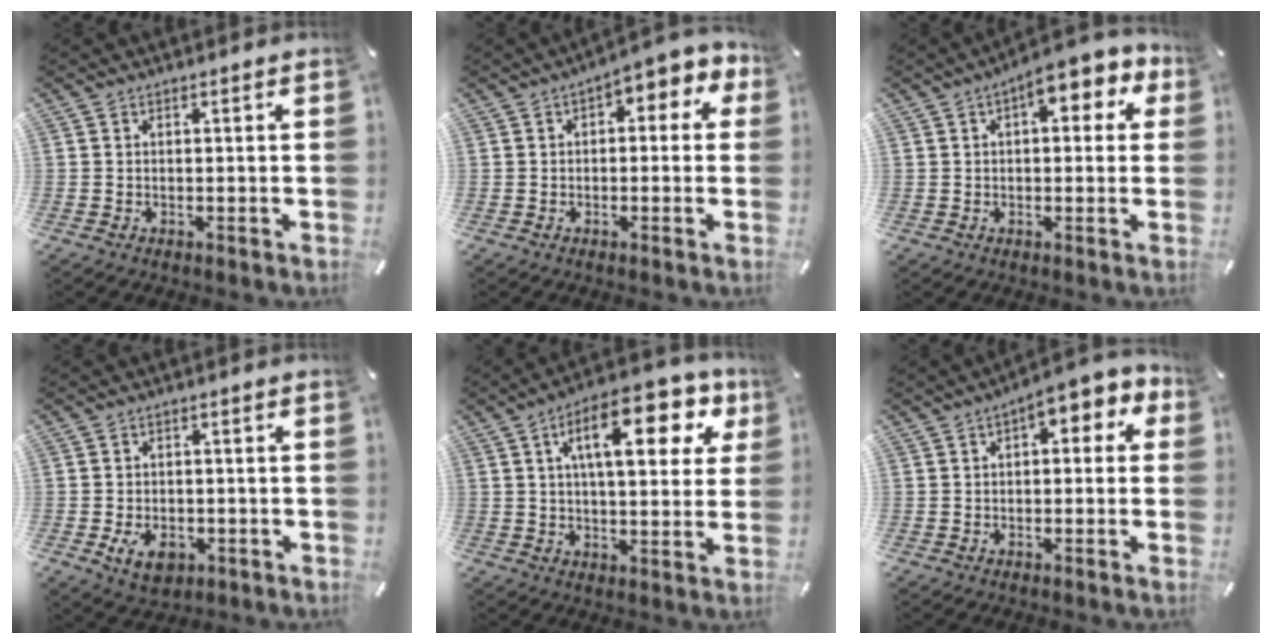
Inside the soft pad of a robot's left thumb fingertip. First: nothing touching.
{"total": 4.0, "force": [0.7, 2.6, 3.0], "torque": [-0.048, 0.000, 0.005]}
{"total": 7.7, "force": [3.8, 4.0, 5.4], "torque": [-0.072, -0.015, 0.060]}
{"total": 5.6, "force": [-2.0, 4.0, 3.4], "torque": [-0.057, 0.000, -0.039]}
{"total": 17.5, "force": [7.4, 7.4, 14.1], "torque": [-0.216, -0.013, 0.114]}
{"total": 4.3, "force": [1.2, 2.7, 3.1], "torque": [-0.051, -0.003, 0.014]}